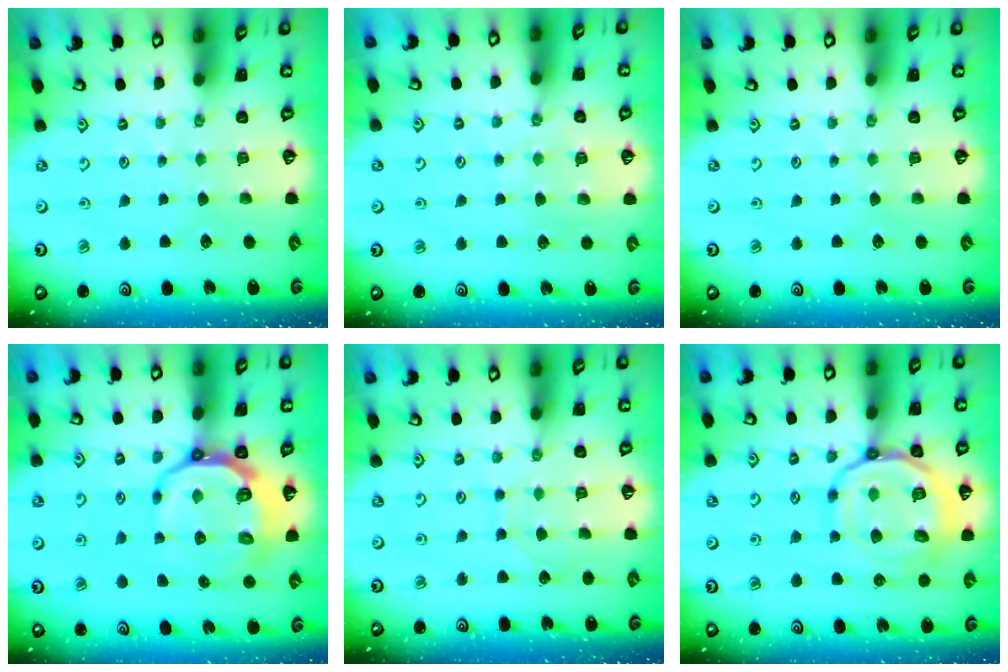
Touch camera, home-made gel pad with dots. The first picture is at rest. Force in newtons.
{"total": 6.5, "press": 6.4, "slide": 0.6}
{"total": 0.0}
{"total": 10.2, "press": 9.5, "slide": 3.7}
{"total": 4.6, "press": 4.6, "slide": 0.4}
{"total": 18.3, "press": 18.2, "slide": 1.9}